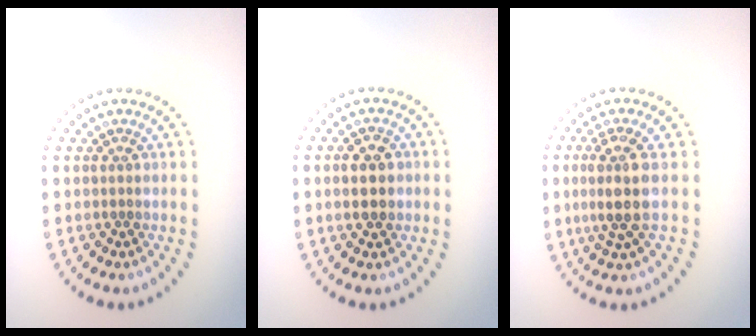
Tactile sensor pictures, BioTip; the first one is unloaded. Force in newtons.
{"total": 3.7, "press": 3.7, "slide": 0.1}
{"total": 3.6, "press": 2.9, "slide": 2.2}